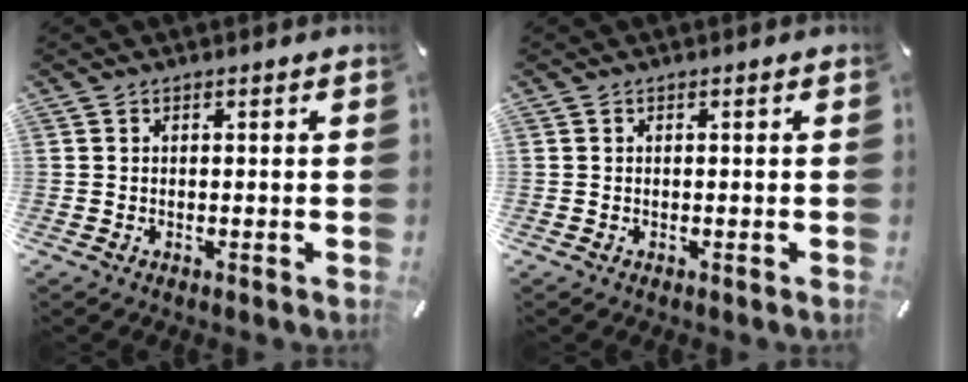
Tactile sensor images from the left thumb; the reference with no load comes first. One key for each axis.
{"total": 0.0}